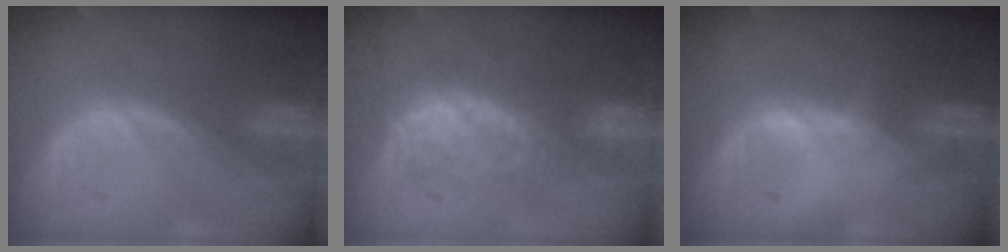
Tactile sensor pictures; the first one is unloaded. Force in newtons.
{"total": 8.0, "press": 7.2, "slide": 3.5}
{"total": 0.6, "press": 0.5, "slide": 0.3}